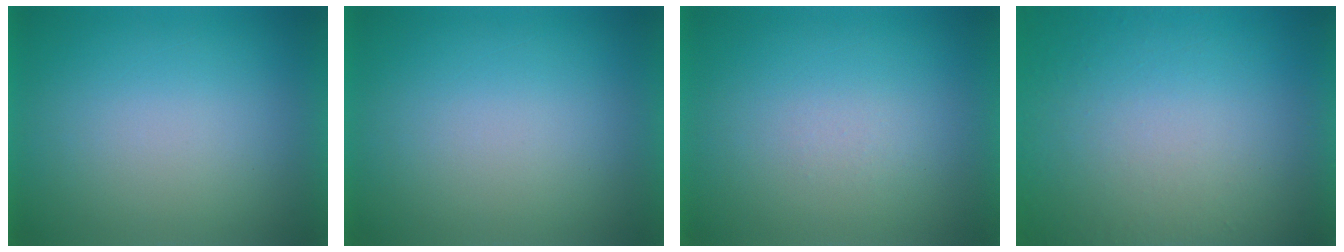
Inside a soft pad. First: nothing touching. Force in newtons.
{"total": 0.0}
{"total": 1.4}
{"total": 5.2}